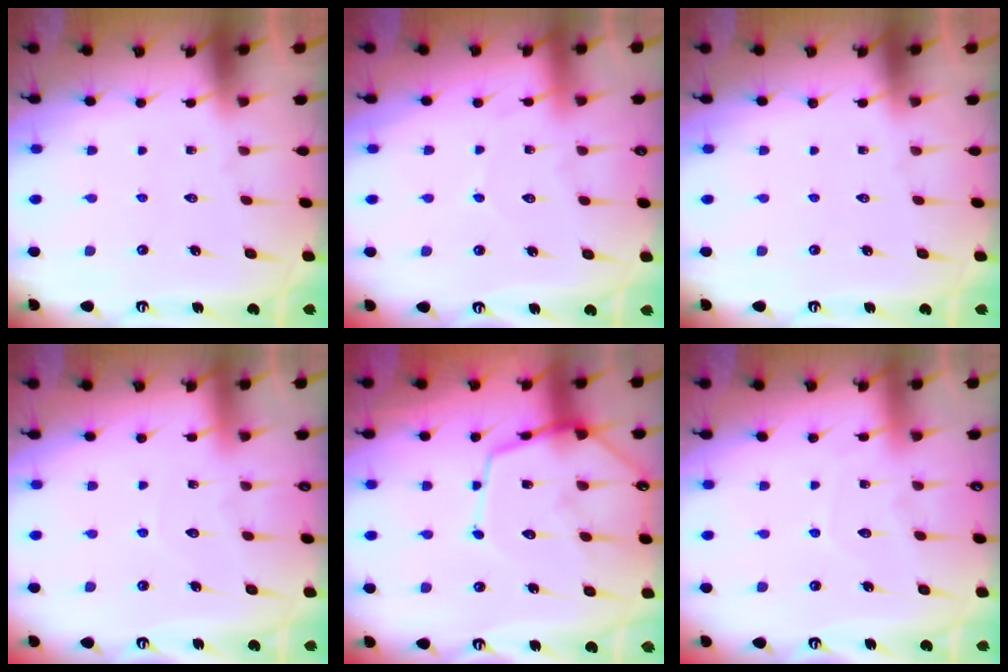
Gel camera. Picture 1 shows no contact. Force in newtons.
{"total": 2.5, "press": 2.5, "slide": 0.3}
{"total": 0.0}
{"total": 4.1, "press": 4.1, "slide": 0.4}
{"total": 12.6, "press": 12.6, "slide": 1.2}
{"total": 5.7, "press": 5.7, "slide": 0.6}